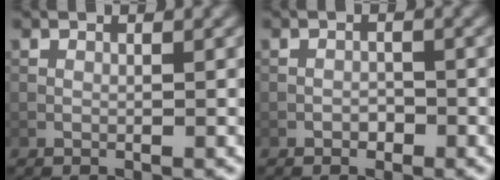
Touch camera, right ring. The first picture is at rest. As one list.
[{"total": 0.9, "force": [-0.5, 0.6, 0.4], "torque": [-0.005, 0.001, -0.010]}]